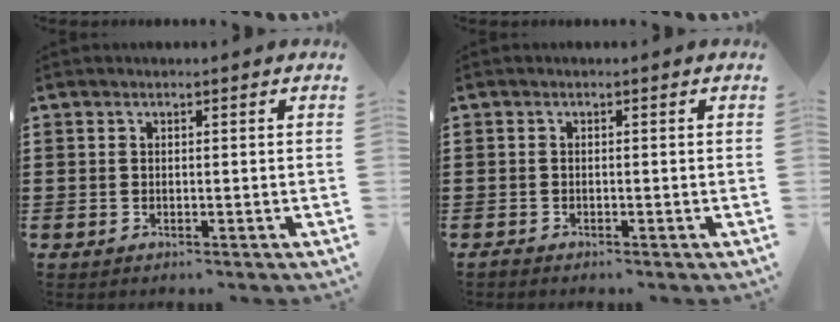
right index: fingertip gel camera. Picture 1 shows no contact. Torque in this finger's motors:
{"motor_torque": [-1.11, 1.03, -1.05, -0.21]}